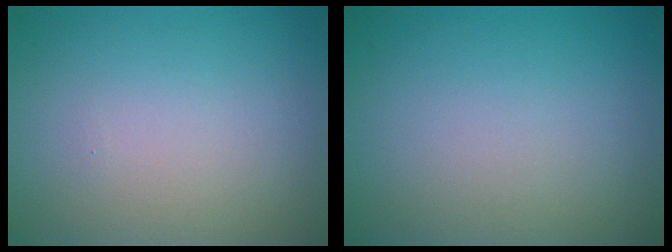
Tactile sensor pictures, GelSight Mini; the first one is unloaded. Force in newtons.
{"total": 0.0}